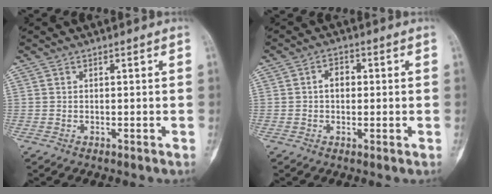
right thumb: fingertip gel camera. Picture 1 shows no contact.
{"total": 3.3, "force": [0.2, 2.3, 2.4], "torque": [-0.026, 0.008, -0.002]}